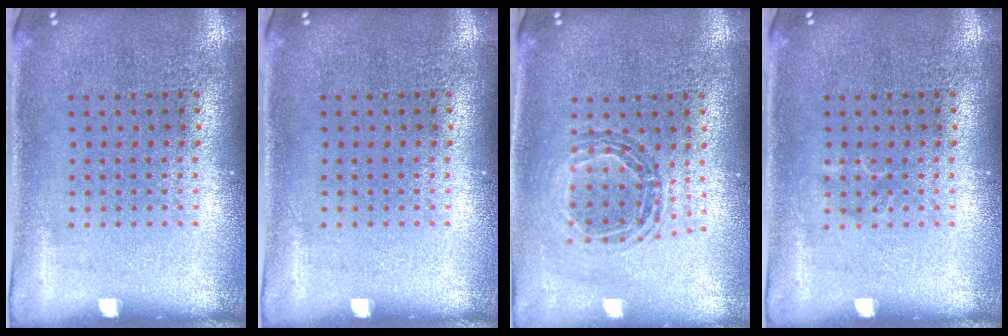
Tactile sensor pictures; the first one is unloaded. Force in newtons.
{"total": 0.0}
{"total": 0.9, "press": 0.9, "slide": 0.1}
{"total": 0.5, "press": 0.5, "slide": 0.1}